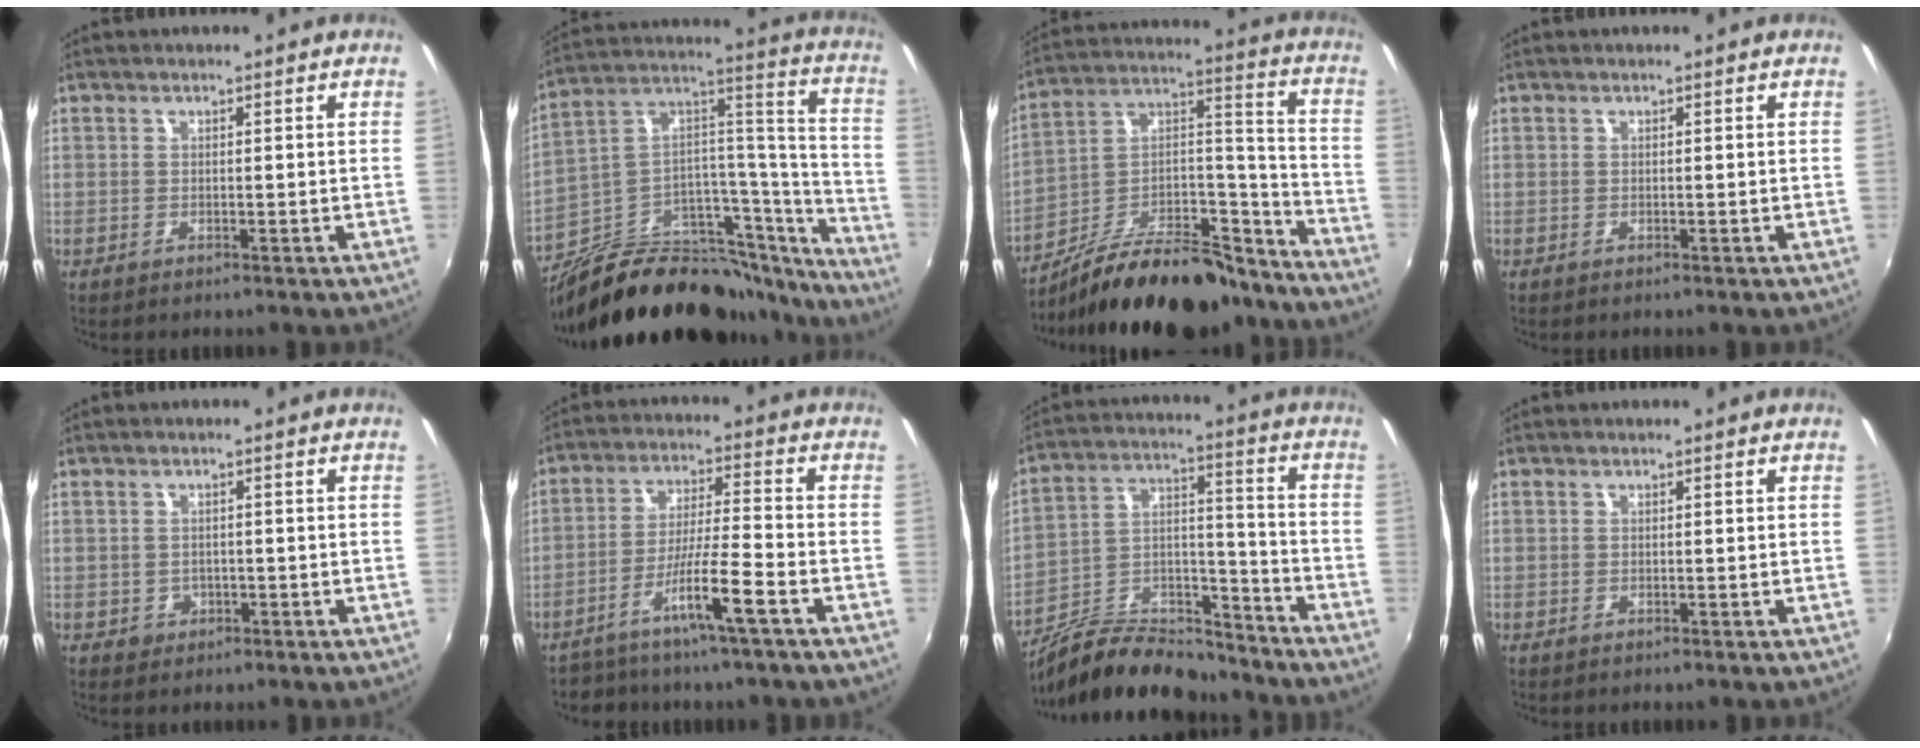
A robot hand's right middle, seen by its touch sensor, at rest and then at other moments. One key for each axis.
{"total": 32.1, "fx": -25.0, "fy": 12.9, "fz": 15.6, "tx": -0.218, "ty": 0.057, "tz": -0.364}
{"total": 23.6, "fx": -18.6, "fy": 8.2, "fz": 12.0, "tx": -0.190, "ty": 0.036, "tz": -0.281}
{"total": 0.0}
{"total": 2.4, "fx": -0.6, "fy": 2.3, "fz": 0.6, "tx": -0.013, "ty": -0.001, "tz": -0.006}
{"total": 7.0, "fx": -4.5, "fy": 0.2, "fz": 5.3, "tx": -0.108, "ty": 0.003, "tz": -0.078}
{"total": 16.3, "fx": -13.2, "fy": 7.0, "fz": 6.7, "tx": -0.129, "ty": 0.036, "tz": -0.212}
{"total": 0.0}